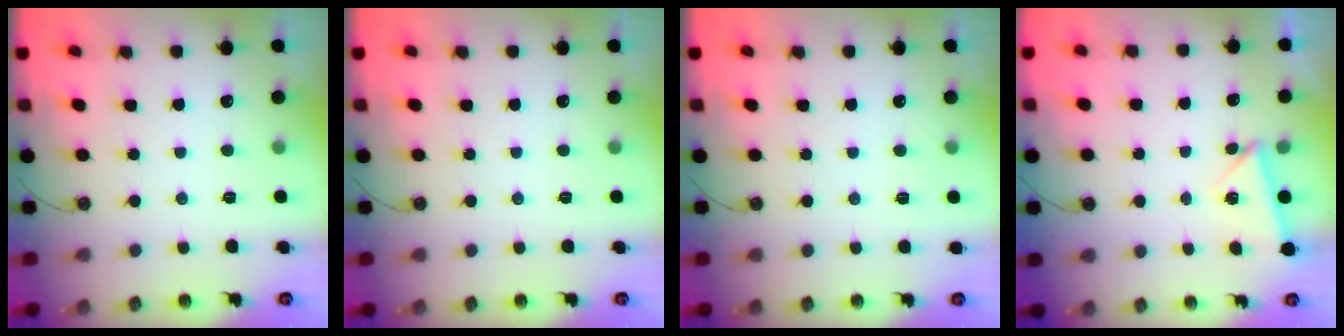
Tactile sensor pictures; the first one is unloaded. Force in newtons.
{"total": 0.0}
{"total": 2.1, "press": 0.8, "slide": 2.0}
{"total": 2.3, "press": 2.1, "slide": 1.0}